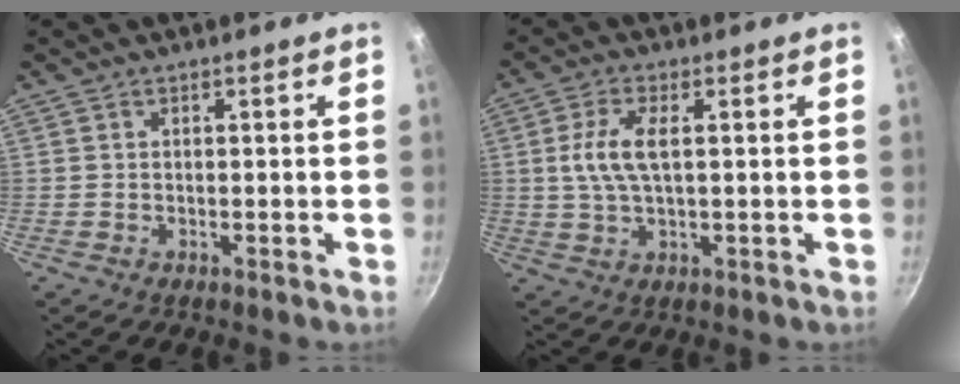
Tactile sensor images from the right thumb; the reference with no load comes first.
{"total": 6.9, "force": [1.1, 3.0, 6.2], "torque": [-0.139, 0.003, 0.022]}